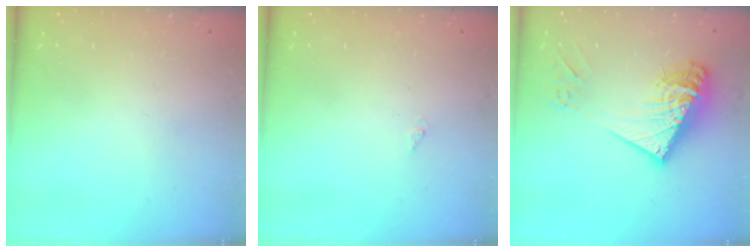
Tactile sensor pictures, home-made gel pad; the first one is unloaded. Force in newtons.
{"total": 0.0}
{"total": 17.3, "press": 17.2, "slide": 1.9}